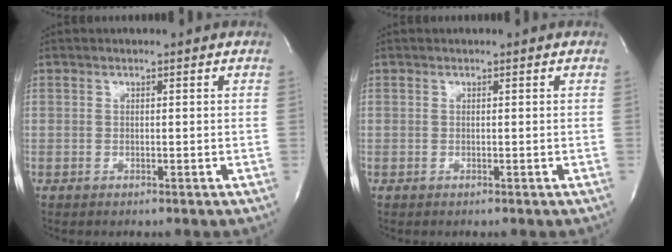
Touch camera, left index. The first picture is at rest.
{"total": 0.0}